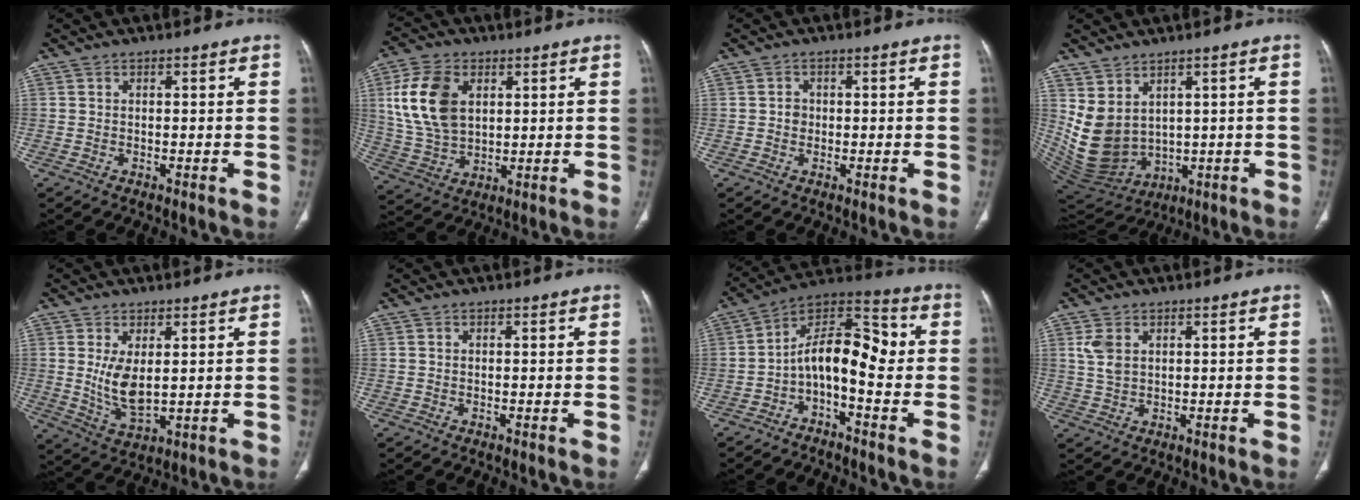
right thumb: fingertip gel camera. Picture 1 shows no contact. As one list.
[{"total": 14.1, "force": [3.8, 9.3, 9.8], "torque": [-0.179, -0.006, 0.078]}, {"total": 1.7, "force": [-0.2, 1.5, 0.7], "torque": [0.005, 0.007, -0.006]}, {"total": 11.8, "force": [2.4, 9.0, 7.4], "torque": [-0.131, -0.018, 0.088]}, {"total": 7.1, "force": [1.0, 3.4, 6.2], "torque": [-0.109, -0.019, 0.033]}, {"total": 0.0}, {"total": 12.1, "force": [-1.9, 6.0, 10.4], "torque": [-0.150, 0.068, -0.042]}, {"total": 3.8, "force": [1.3, 2.4, 2.6], "torque": [-0.054, 0.001, 0.034]}]